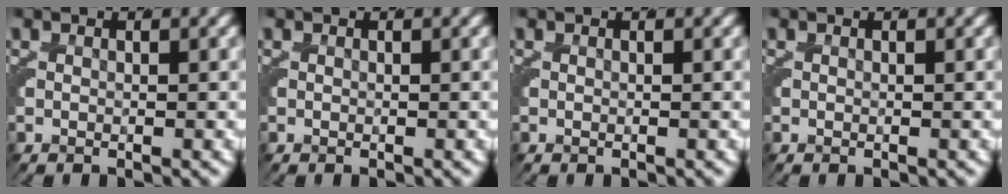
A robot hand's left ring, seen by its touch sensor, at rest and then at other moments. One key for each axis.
{"total": 0.0}
{"total": 0.0}
{"total": 0.0}